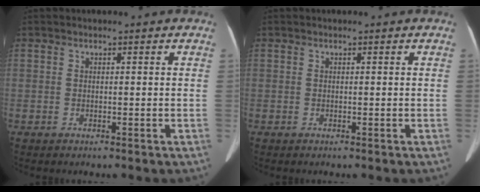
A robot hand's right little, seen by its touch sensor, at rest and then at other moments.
{"total": 0.0}